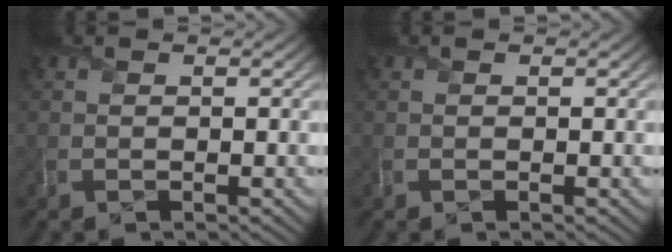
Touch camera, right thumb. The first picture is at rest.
{"total": 0.0}